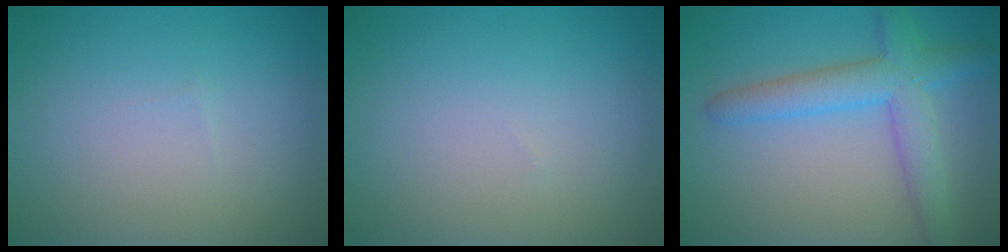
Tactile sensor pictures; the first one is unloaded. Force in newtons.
{"total": 0.0}
{"total": 4.9, "press": 4.9, "slide": 0.3}